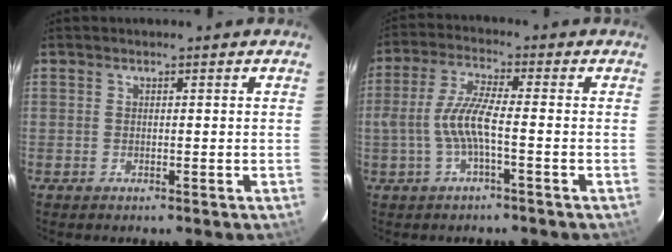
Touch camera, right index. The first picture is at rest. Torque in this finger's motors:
{"motor_torque": [0.68, -0.32, 0.56, 0.18]}